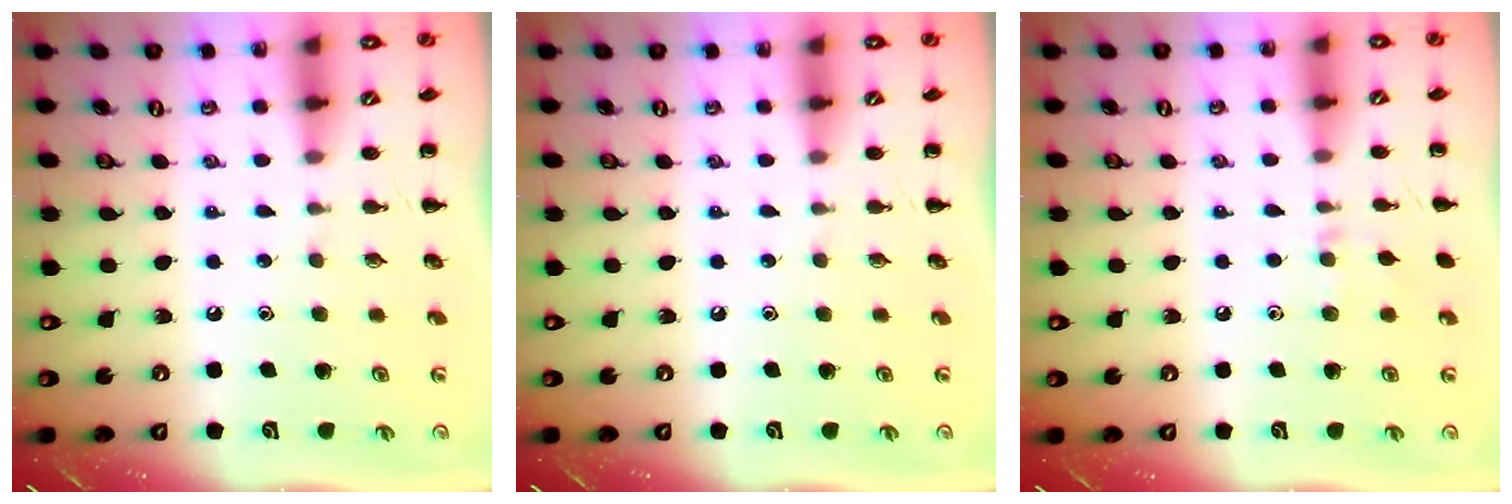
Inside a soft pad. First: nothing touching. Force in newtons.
{"total": 0.0}
{"total": 5.8, "press": 5.4, "slide": 2.0}